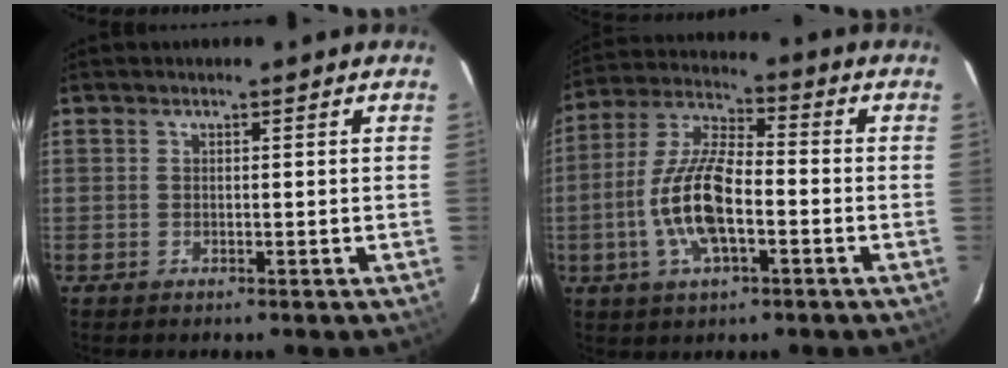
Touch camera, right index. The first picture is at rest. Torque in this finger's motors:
{"motor_torque": [2.02, -0.12, 1.06, 0.18]}